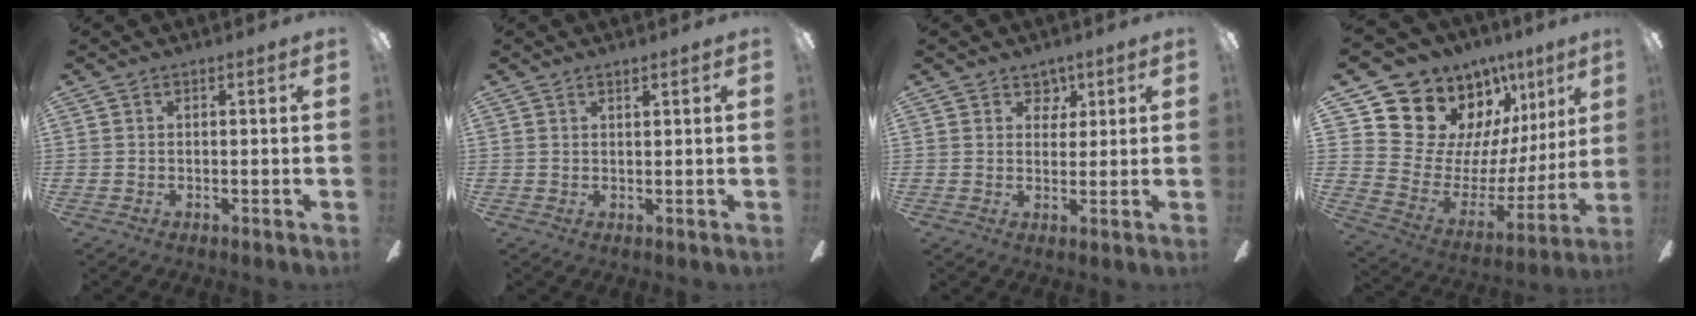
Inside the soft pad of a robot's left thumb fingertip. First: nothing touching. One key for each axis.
{"total": 1.1, "fx": 1.0, "fy": 0.1, "fz": 0.5, "tx": -0.011, "ty": -0.001, "tz": 0.017}
{"total": 4.2, "fx": 2.8, "fy": 2.9, "fz": 1.2, "tx": -0.001, "ty": -0.011, "tz": 0.047}
{"total": 18.1, "fx": 13.4, "fy": 11.0, "fz": 5.4, "tx": -0.091, "ty": -0.113, "tz": 0.271}